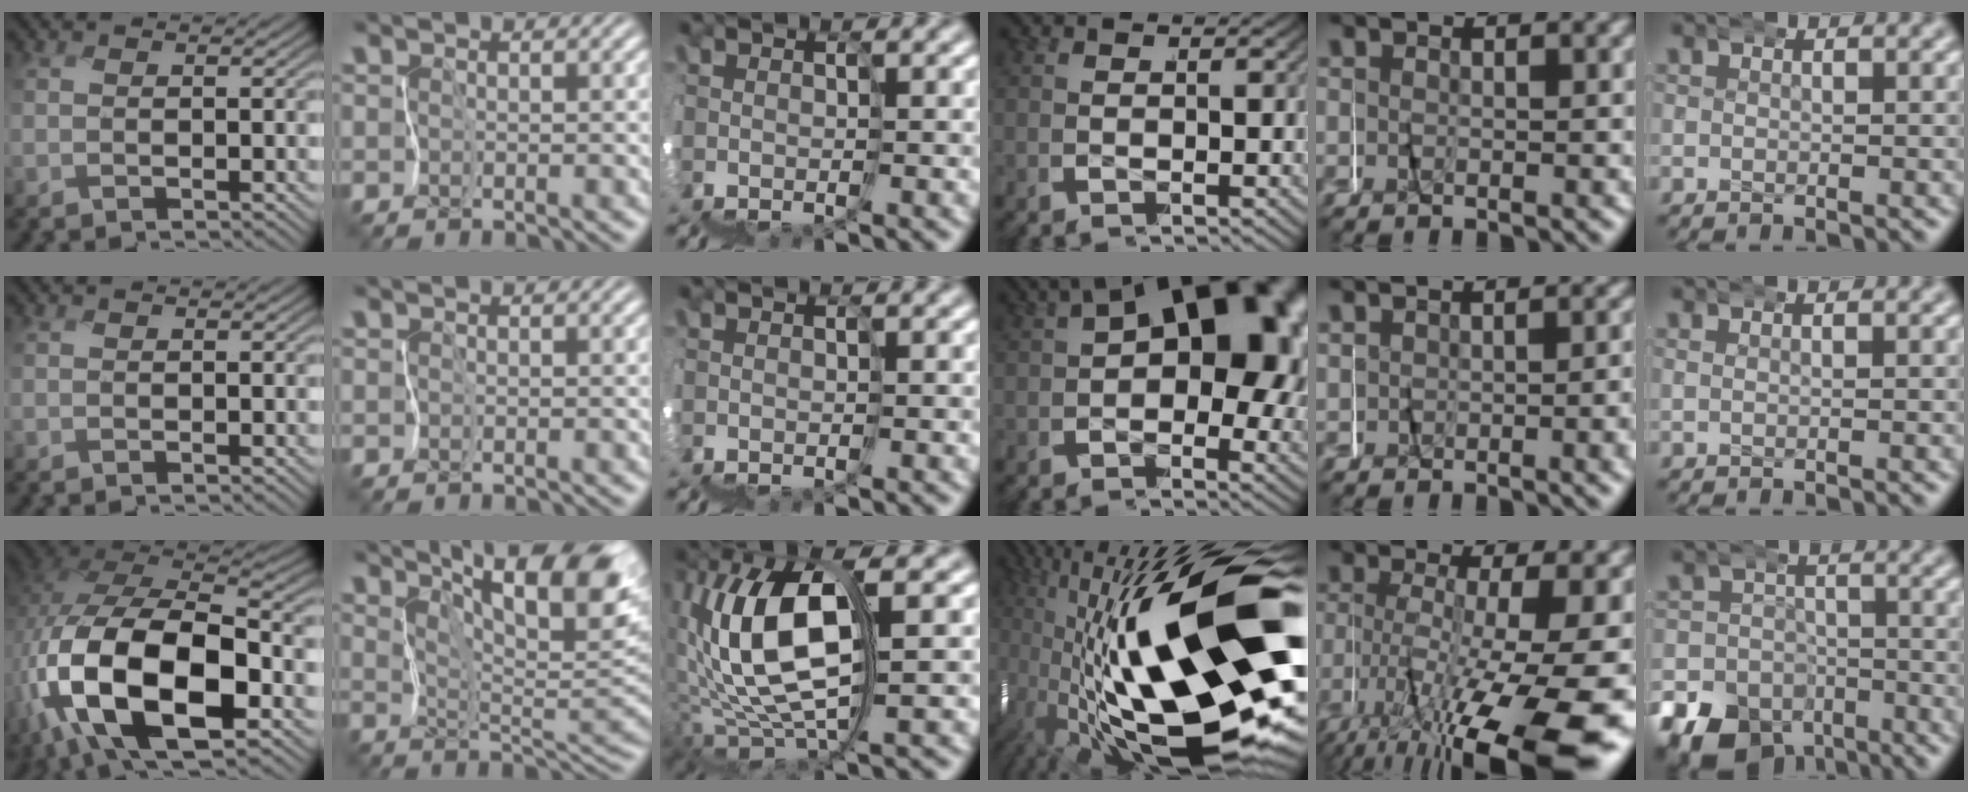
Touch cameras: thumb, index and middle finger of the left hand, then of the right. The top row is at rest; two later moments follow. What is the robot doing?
{"motion": "wrap", "object": "masking tape"}